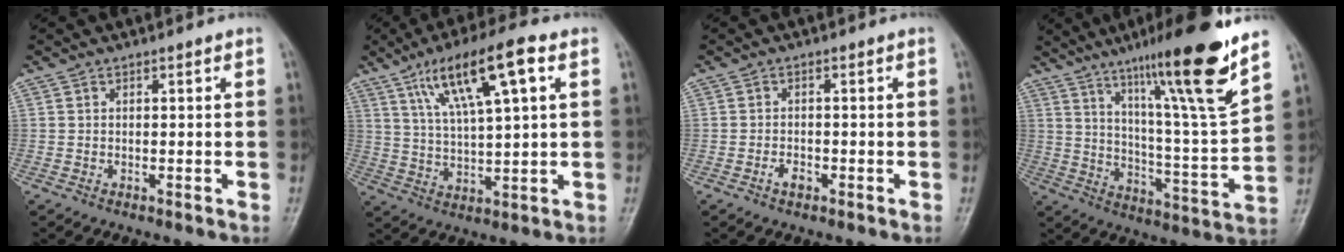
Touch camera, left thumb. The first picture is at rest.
{"total": 14.2, "force": [6.2, 3.2, 12.4], "torque": [-0.216, -0.002, 0.111]}
{"total": 1.8, "force": [-1.0, 1.1, 1.1], "torque": [-0.017, 0.005, -0.018]}
{"total": 20.8, "force": [13.5, 1.2, 15.8], "torque": [-0.222, -0.070, 0.217]}